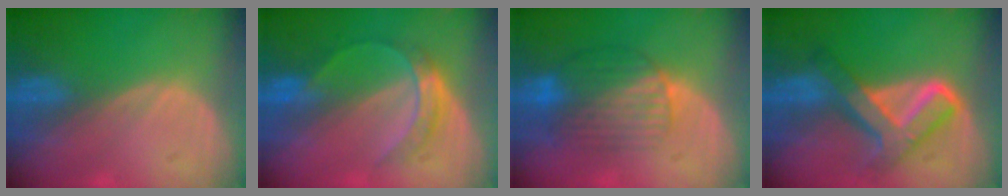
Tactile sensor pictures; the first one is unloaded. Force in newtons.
{"total": 5.0, "press": 4.7, "slide": 1.6}
{"total": 8.1, "press": 7.4, "slide": 3.2}
{"total": 8.0, "press": 8.0, "slide": 0.6}